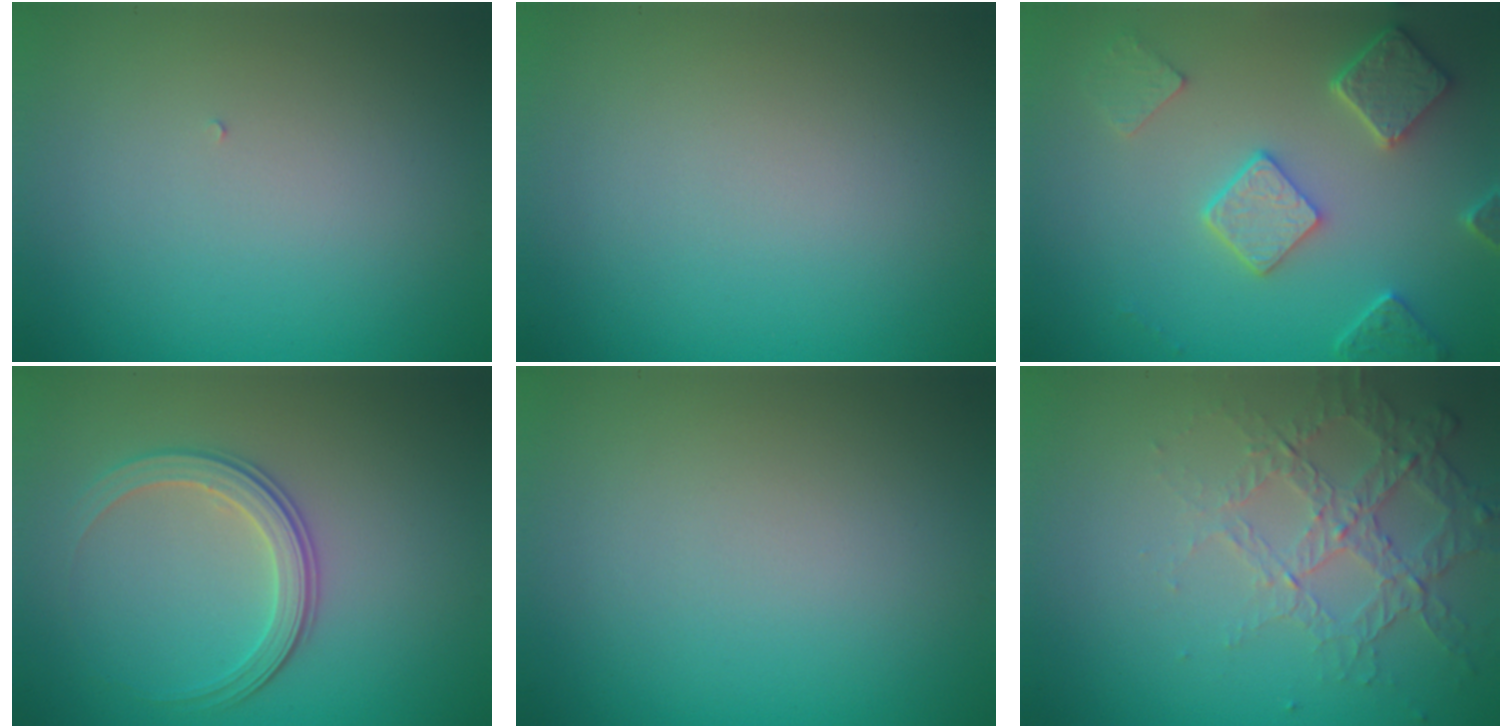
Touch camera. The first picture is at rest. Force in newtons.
{"total": 0.0}
{"total": 4.8, "press": 3.9, "slide": 2.9}
{"total": 2.9, "press": 2.7, "slide": 1.0}
{"total": 0.0}
{"total": 4.3, "press": 2.8, "slide": 3.3}